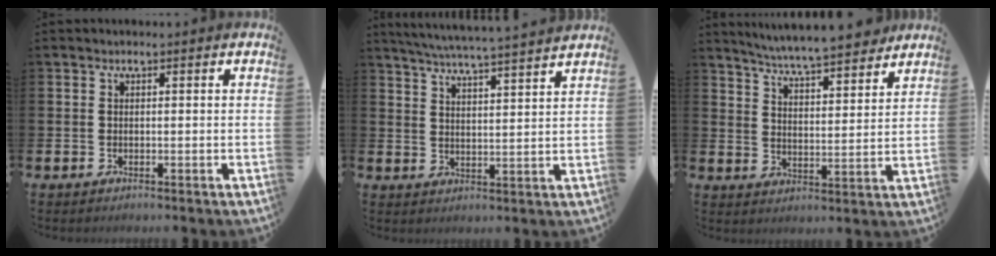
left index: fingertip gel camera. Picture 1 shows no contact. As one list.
[{"total": 5.8, "force": [5.6, -0.6, 1.3], "torque": [-0.041, -0.041, 0.095]}, {"total": 7.0, "force": [6.8, 0.0, 1.6], "torque": [-0.052, -0.050, 0.118]}]